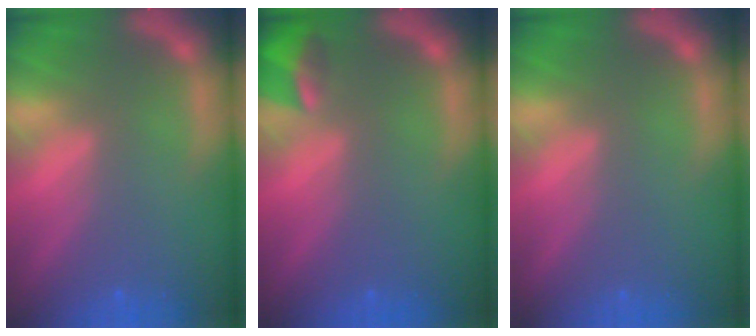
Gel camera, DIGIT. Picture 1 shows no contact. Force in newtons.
{"total": 2.9}
{"total": 0.0}